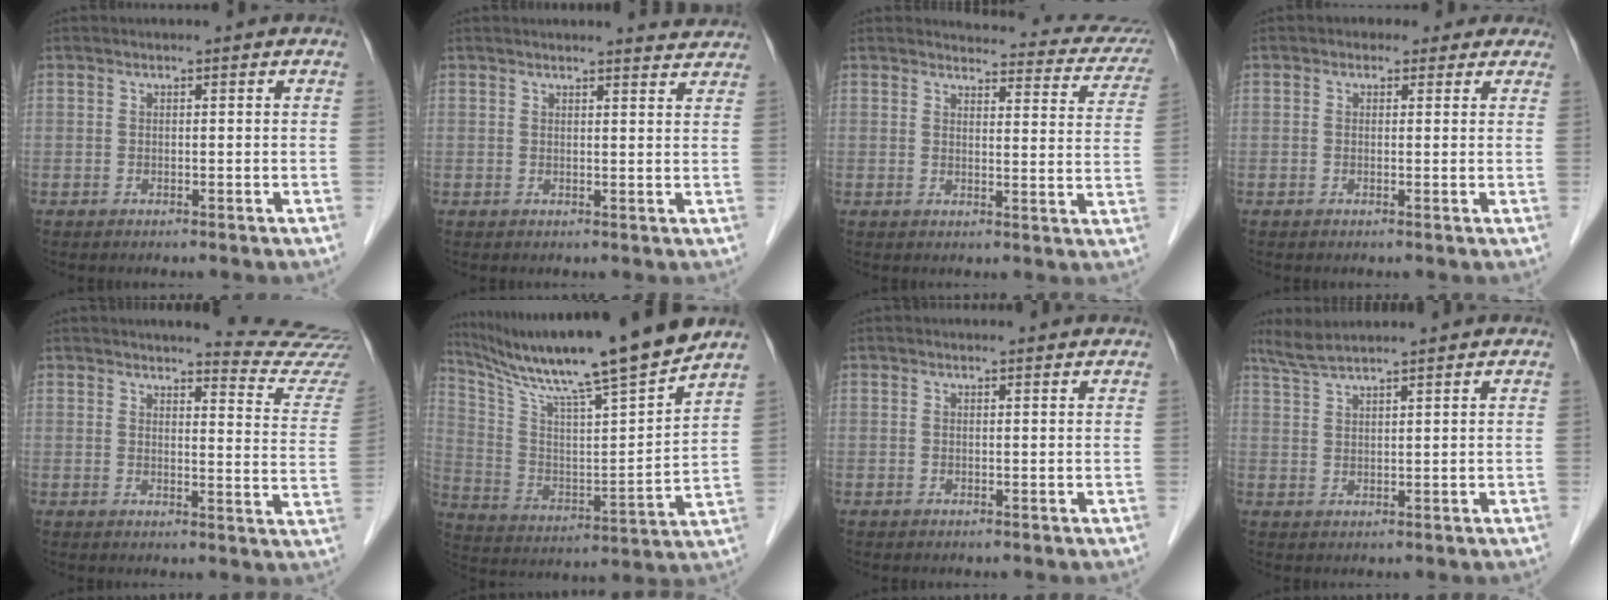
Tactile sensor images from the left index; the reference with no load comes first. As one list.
[{"total": 4.0, "force": [4.0, 0.2, 0.6], "torque": [-0.012, -0.008, 0.033]}, {"total": 15.7, "force": [15.1, 3.5, 2.7], "torque": [0.010, -0.058, 0.135]}, {"total": 3.3, "force": [2.2, 2.4, 0.7], "torque": [0.002, 0.010, 0.016]}, {"total": 12.8, "force": [12.6, -0.8, 2.4], "torque": [-0.020, -0.108, 0.121]}, {"total": 21.3, "force": [18.0, -1.0, 11.4], "torque": [-0.204, -0.015, 0.293]}, {"total": 1.1, "force": [1.1, -0.1, 0.0], "torque": [-0.011, -0.003, 0.010]}, {"total": 5.3, "force": [4.8, -0.8, 2.2], "torque": [-0.044, 0.030, 0.092]}]